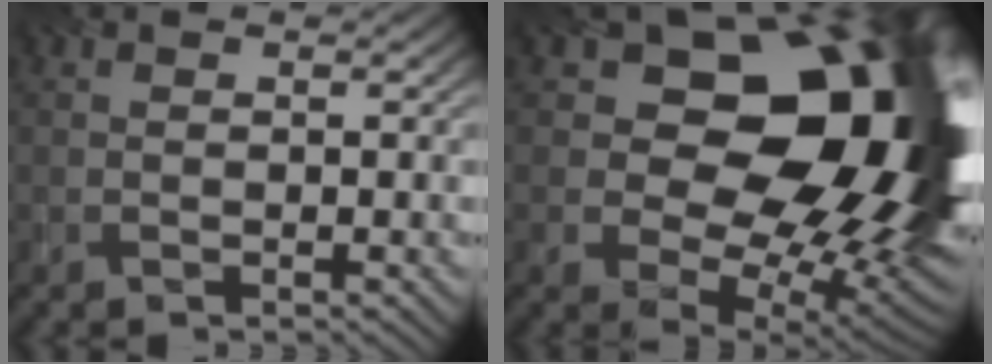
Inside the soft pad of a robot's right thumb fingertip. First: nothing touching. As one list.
[{"total": 21.4, "force": [4.9, 13.8, 15.6], "torque": [-0.186, 0.024, 0.080]}]